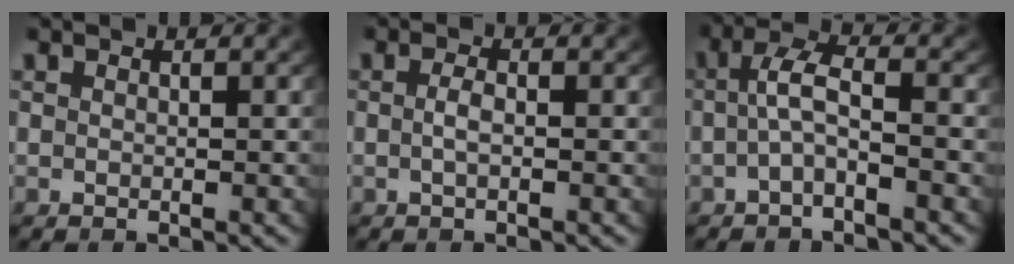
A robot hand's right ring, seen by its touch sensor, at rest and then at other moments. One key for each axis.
{"total": 1.2, "fx": -0.5, "fy": 0.1, "fz": 1.1, "tx": -0.030, "ty": -0.009, "tz": -0.005}
{"total": 2.9, "fx": -1.1, "fy": 0.9, "fz": 2.6, "tx": -0.053, "ty": -0.001, "tz": -0.020}